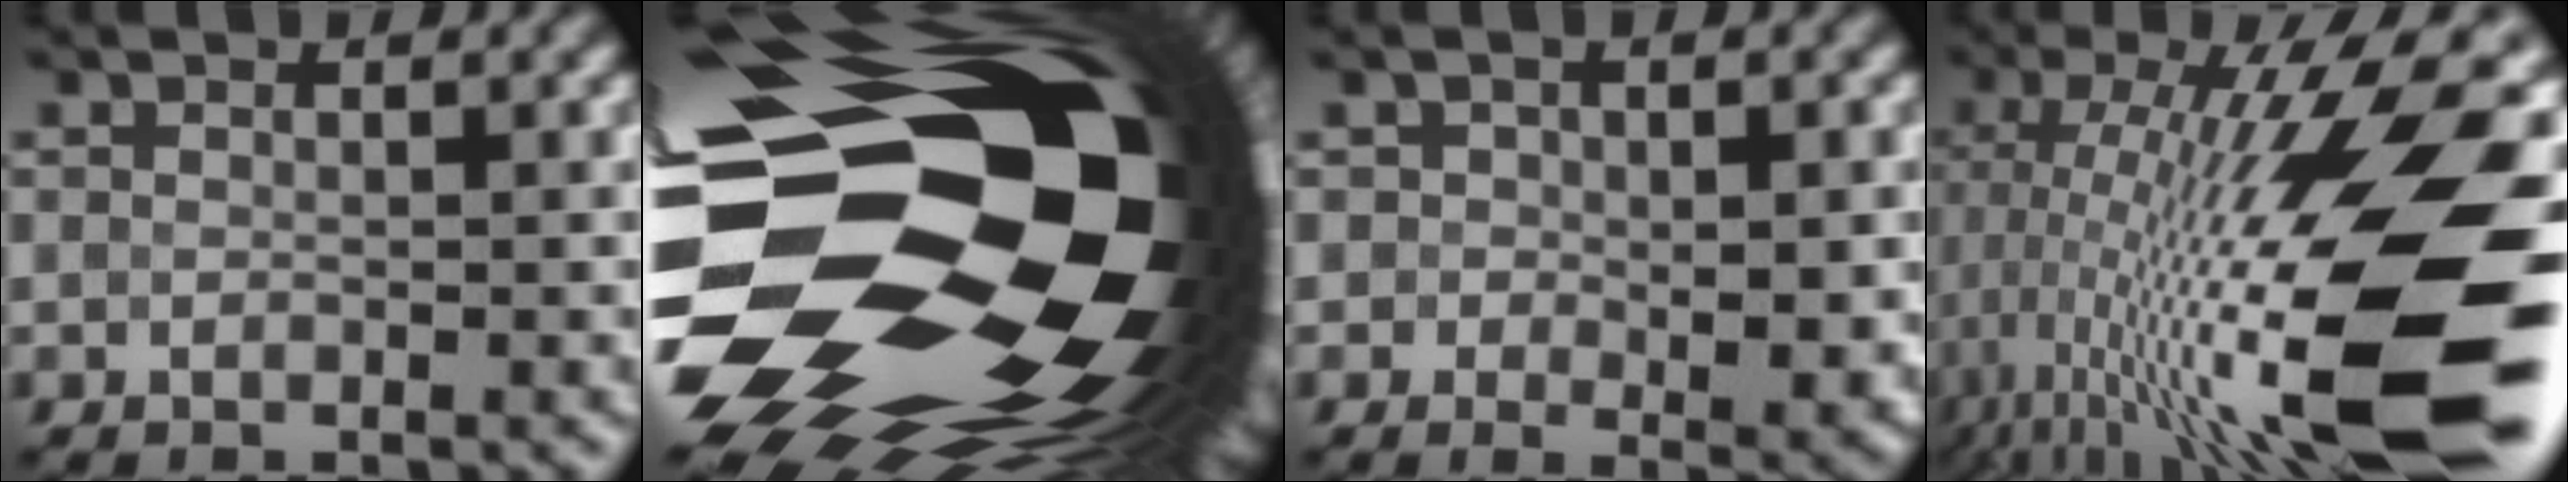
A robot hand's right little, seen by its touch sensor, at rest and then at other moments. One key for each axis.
{"total": 22.1, "fx": -2.3, "fy": 13.7, "fz": 17.2, "tx": -0.317, "ty": -0.061, "tz": -0.040}
{"total": 3.4, "fx": -0.5, "fy": 1.9, "fz": 2.7, "tx": -0.035, "ty": -0.004, "tz": 0.000}
{"total": 19.2, "fx": -2.7, "fy": 4.7, "fz": 18.4, "tx": -0.309, "ty": 0.024, "tz": -0.048}